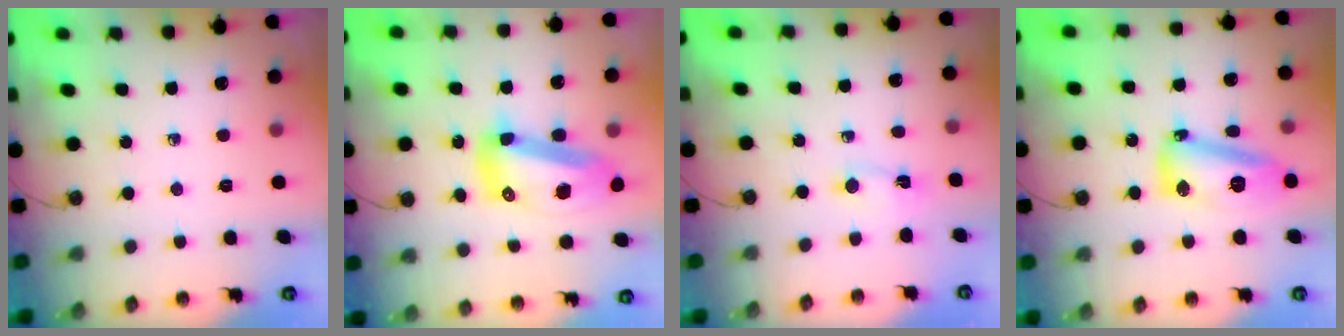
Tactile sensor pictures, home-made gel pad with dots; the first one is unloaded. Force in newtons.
{"total": 16.7, "press": 16.6, "slide": 2.0}
{"total": 1.0, "press": 1.0, "slide": 0.4}
{"total": 13.0, "press": 12.9, "slide": 1.2}